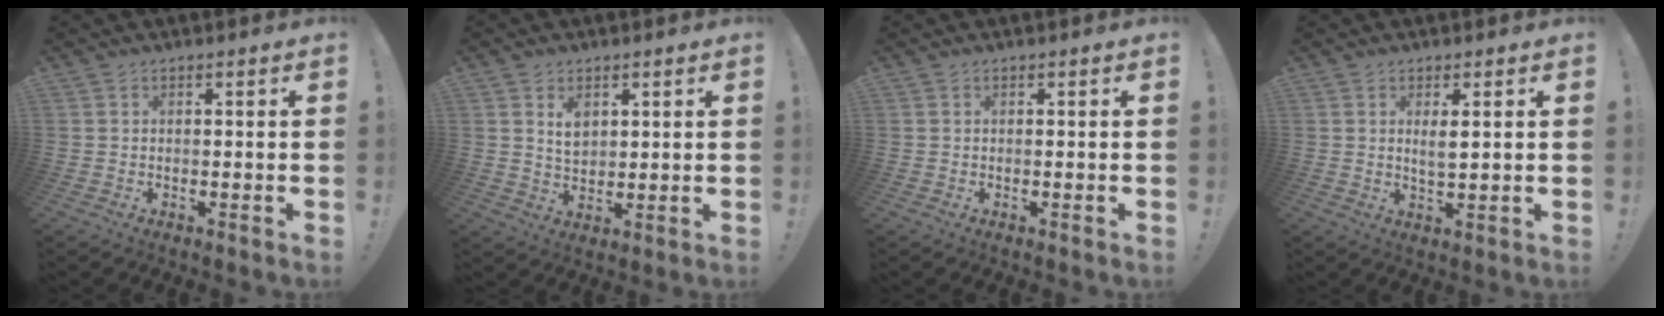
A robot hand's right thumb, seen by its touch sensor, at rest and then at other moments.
{"total": 5.2, "force": [2.4, 3.7, 2.8], "torque": [-0.041, -0.007, 0.043]}
{"total": 0.0}
{"total": 3.5, "force": [1.2, 1.0, 3.1], "torque": [-0.046, -0.012, 0.017]}